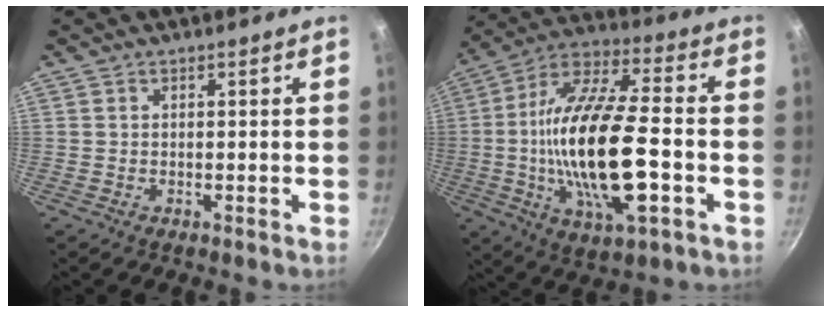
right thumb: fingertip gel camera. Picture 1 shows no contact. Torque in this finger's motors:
{"motor_torque": [-0.11, 1.52, 2.57, -0.20, 0.53]}